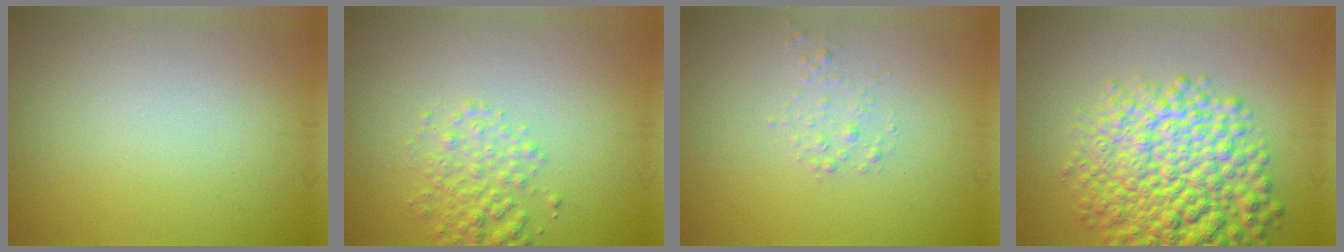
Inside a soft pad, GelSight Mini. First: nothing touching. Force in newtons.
{"total": 2.7, "press": 2.7, "slide": 0.1}
{"total": 1.0, "press": 1.0, "slide": 0.0}
{"total": 10.6, "press": 10.6, "slide": 0.5}